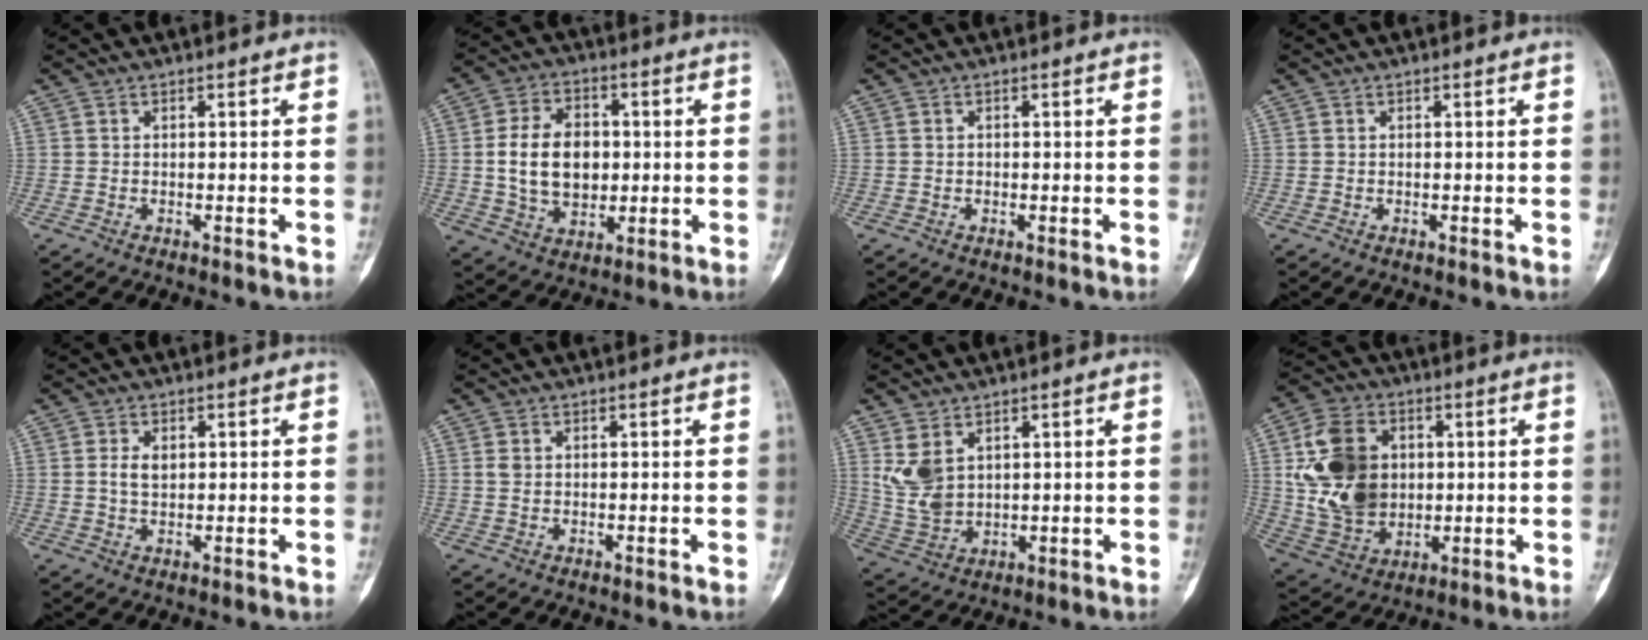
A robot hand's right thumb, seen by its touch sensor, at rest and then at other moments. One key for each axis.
{"total": 13.1, "fx": 0.6, "fy": 9.4, "fz": 9.2, "tx": -0.135, "ty": 0.004, "tz": 0.016}
{"total": 0.6, "fx": 0.0, "fy": 0.6, "fz": 0.2, "tx": -0.002, "ty": 0.002, "tz": 0.001}
{"total": 0.0}
{"total": 2.9, "fx": 0.6, "fy": 1.8, "fz": 2.2, "tx": -0.037, "ty": 0.000, "tz": 0.013}
{"total": 1.3, "fx": 0.3, "fy": 0.9, "fz": 0.8, "tx": -0.016, "ty": 0.001, "tz": 0.010}
{"total": 7.3, "fx": 2.9, "fy": 4.7, "fz": 4.7, "tx": -0.090, "ty": -0.013, "tz": 0.077}
{"total": 16.8, "fx": 2.3, "fy": 12.6, "fz": 10.8, "tx": -0.178, "ty": -0.001, "tz": 0.054}